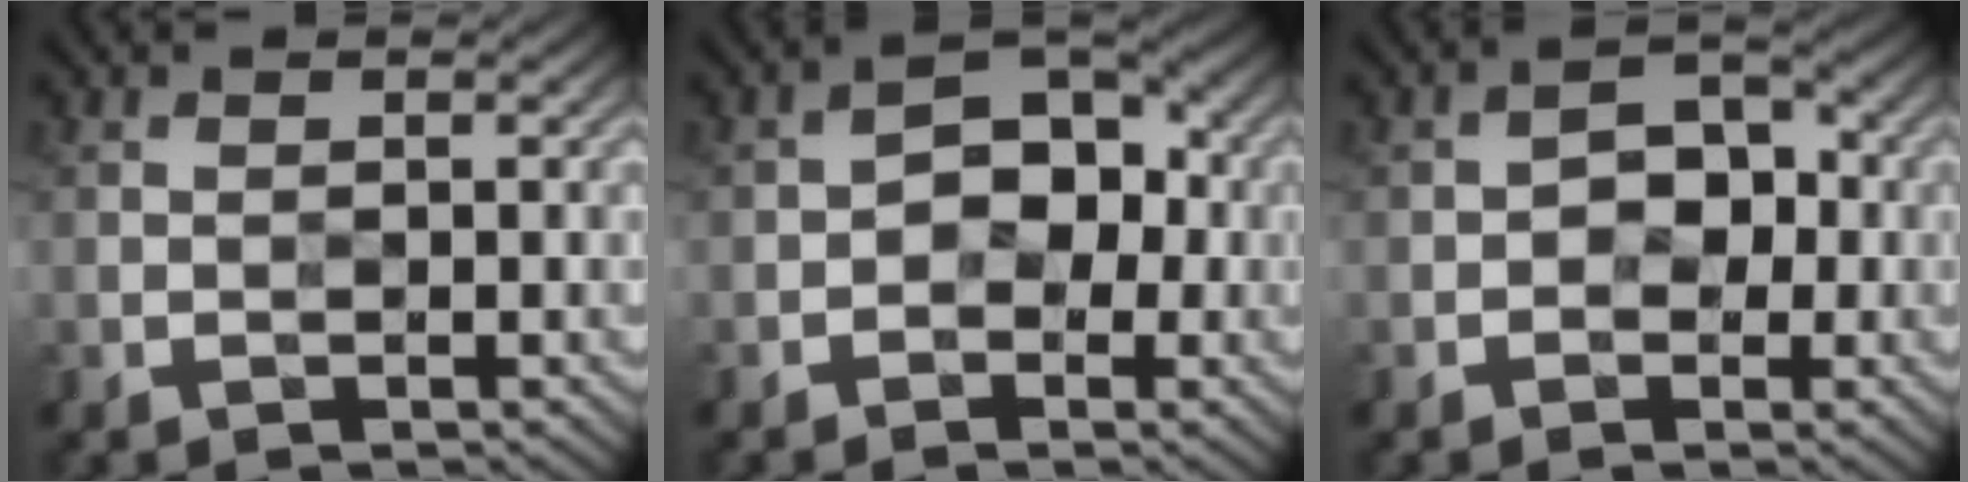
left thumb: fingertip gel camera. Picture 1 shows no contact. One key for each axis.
{"total": 4.6, "fx": -1.0, "fy": 3.3, "fz": 3.1, "tx": -0.034, "ty": 0.007, "tz": -0.027}
{"total": 3.1, "fx": -0.7, "fy": 2.3, "fz": 1.9, "tx": -0.020, "ty": 0.004, "tz": -0.017}